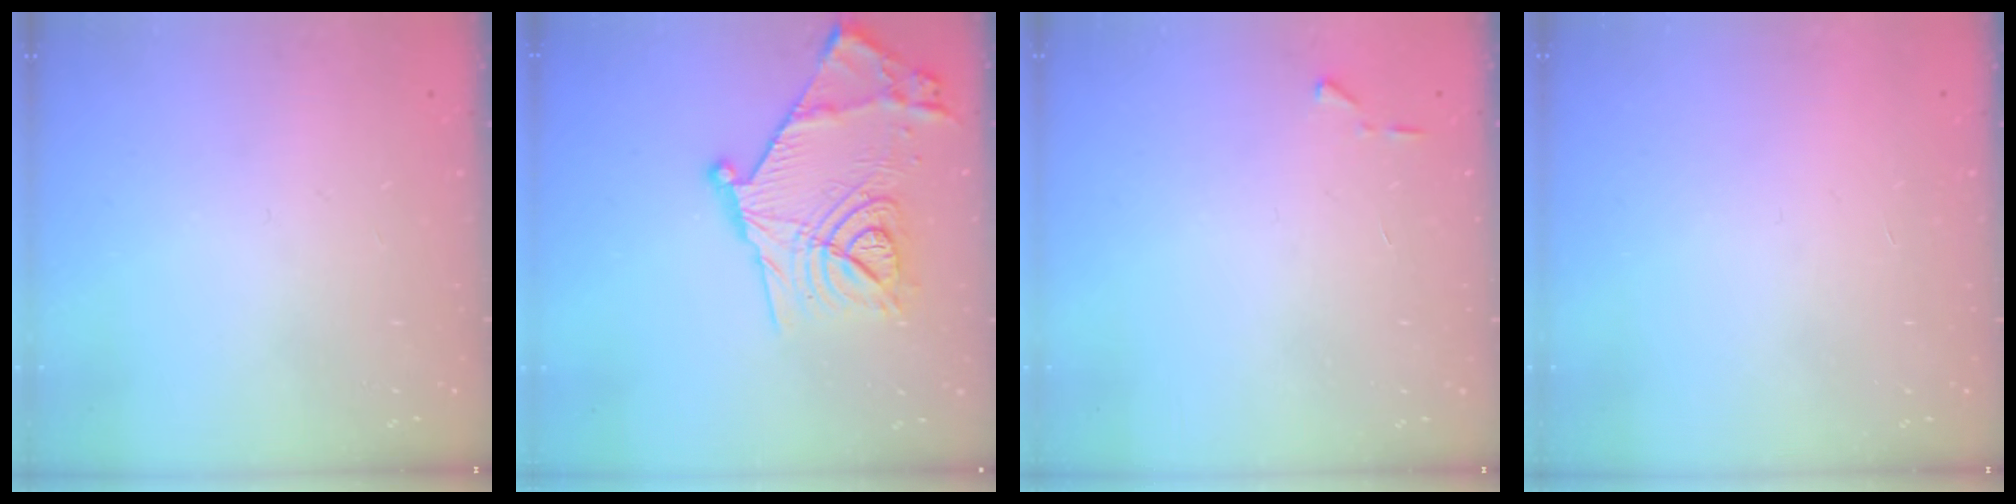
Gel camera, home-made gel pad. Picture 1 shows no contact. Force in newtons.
{"total": 22.3, "press": 22.3, "slide": 1.1}
{"total": 3.6, "press": 3.6, "slide": 0.5}
{"total": 1.5, "press": 1.5, "slide": 0.1}